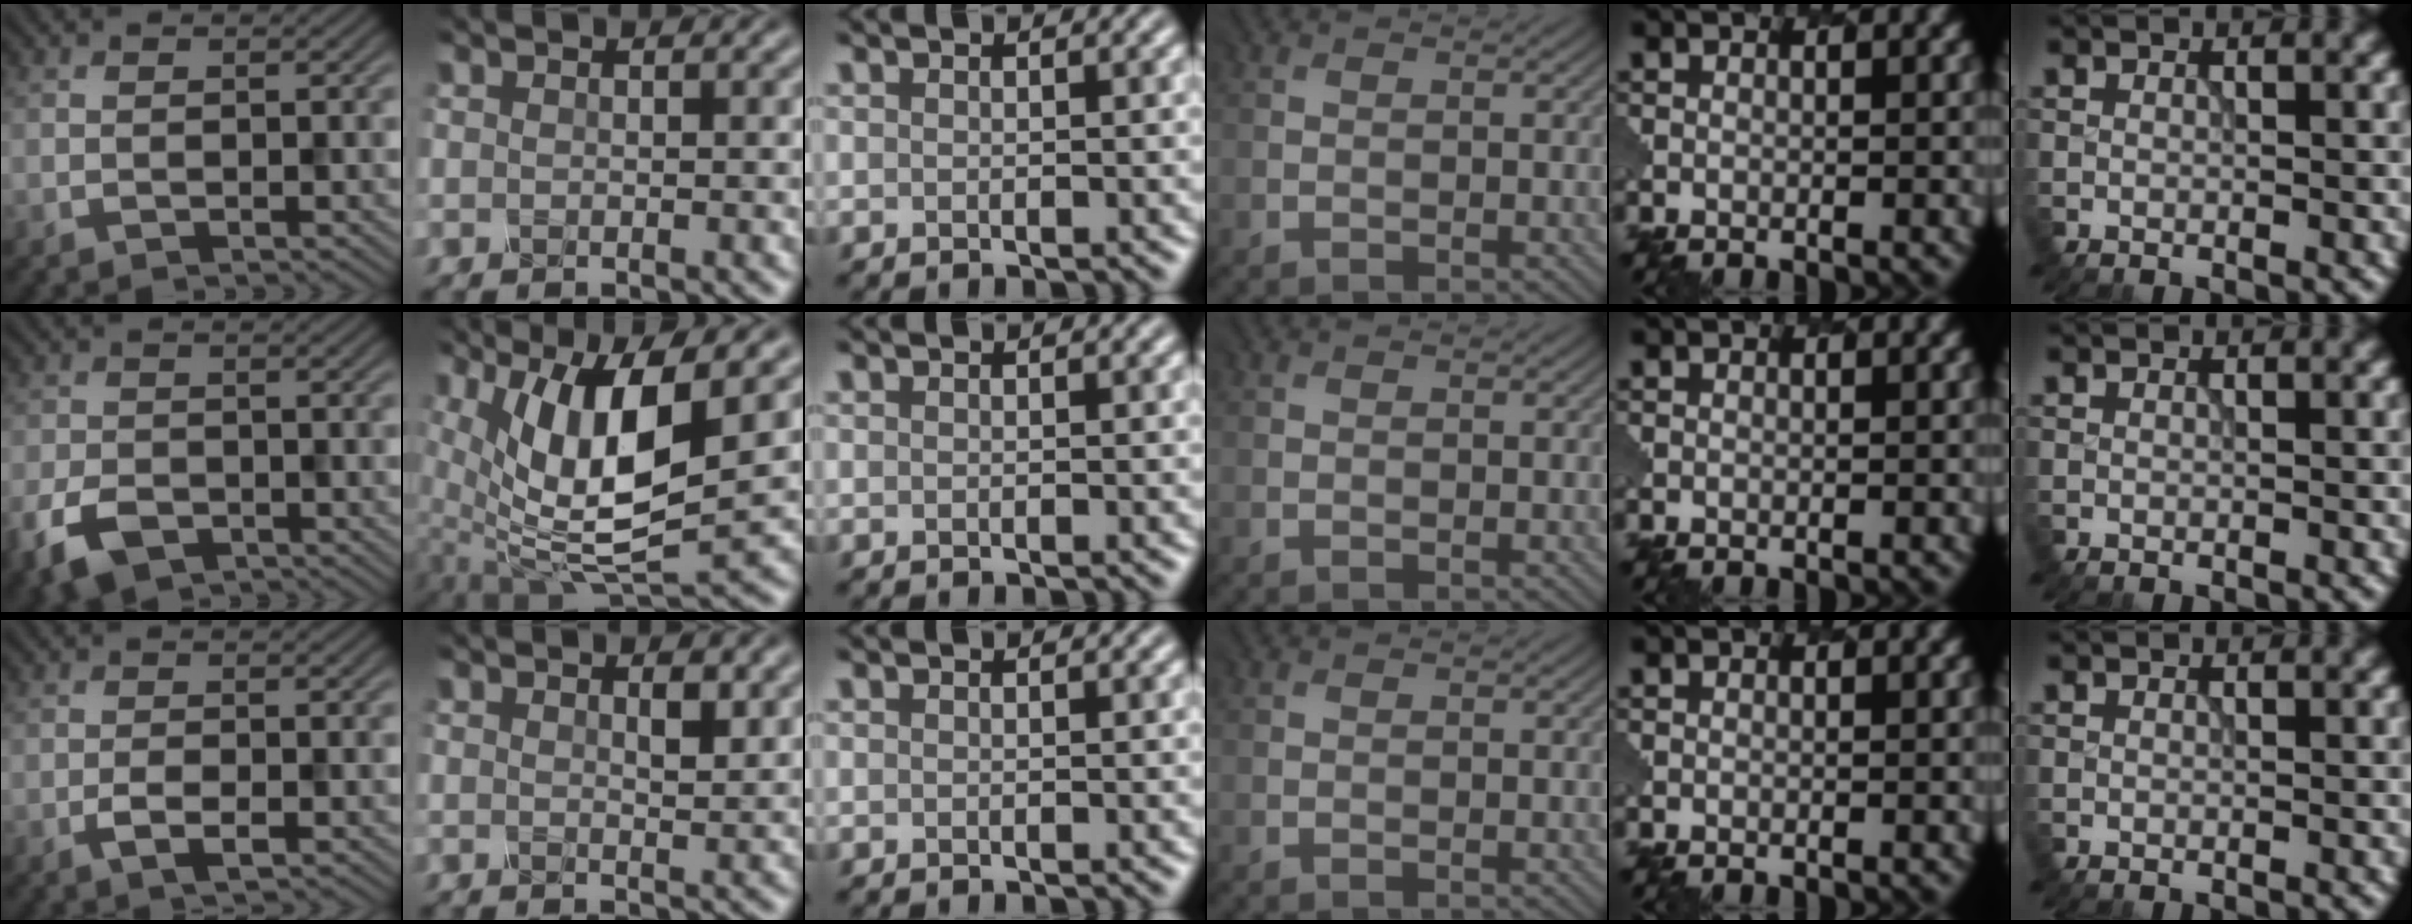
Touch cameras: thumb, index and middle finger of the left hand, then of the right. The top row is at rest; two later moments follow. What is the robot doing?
{"motion": "dispense", "object": "pipette"}